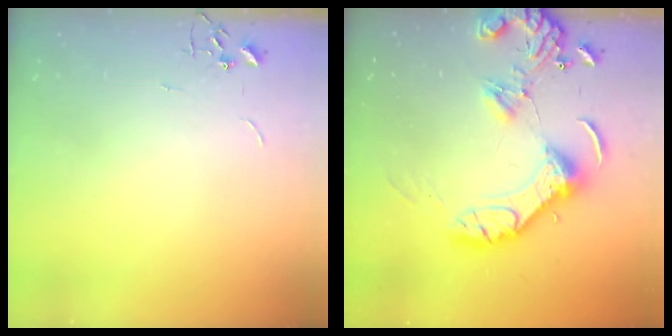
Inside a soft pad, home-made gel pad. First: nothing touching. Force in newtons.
{"total": 15.5, "press": 15.3, "slide": 2.4}